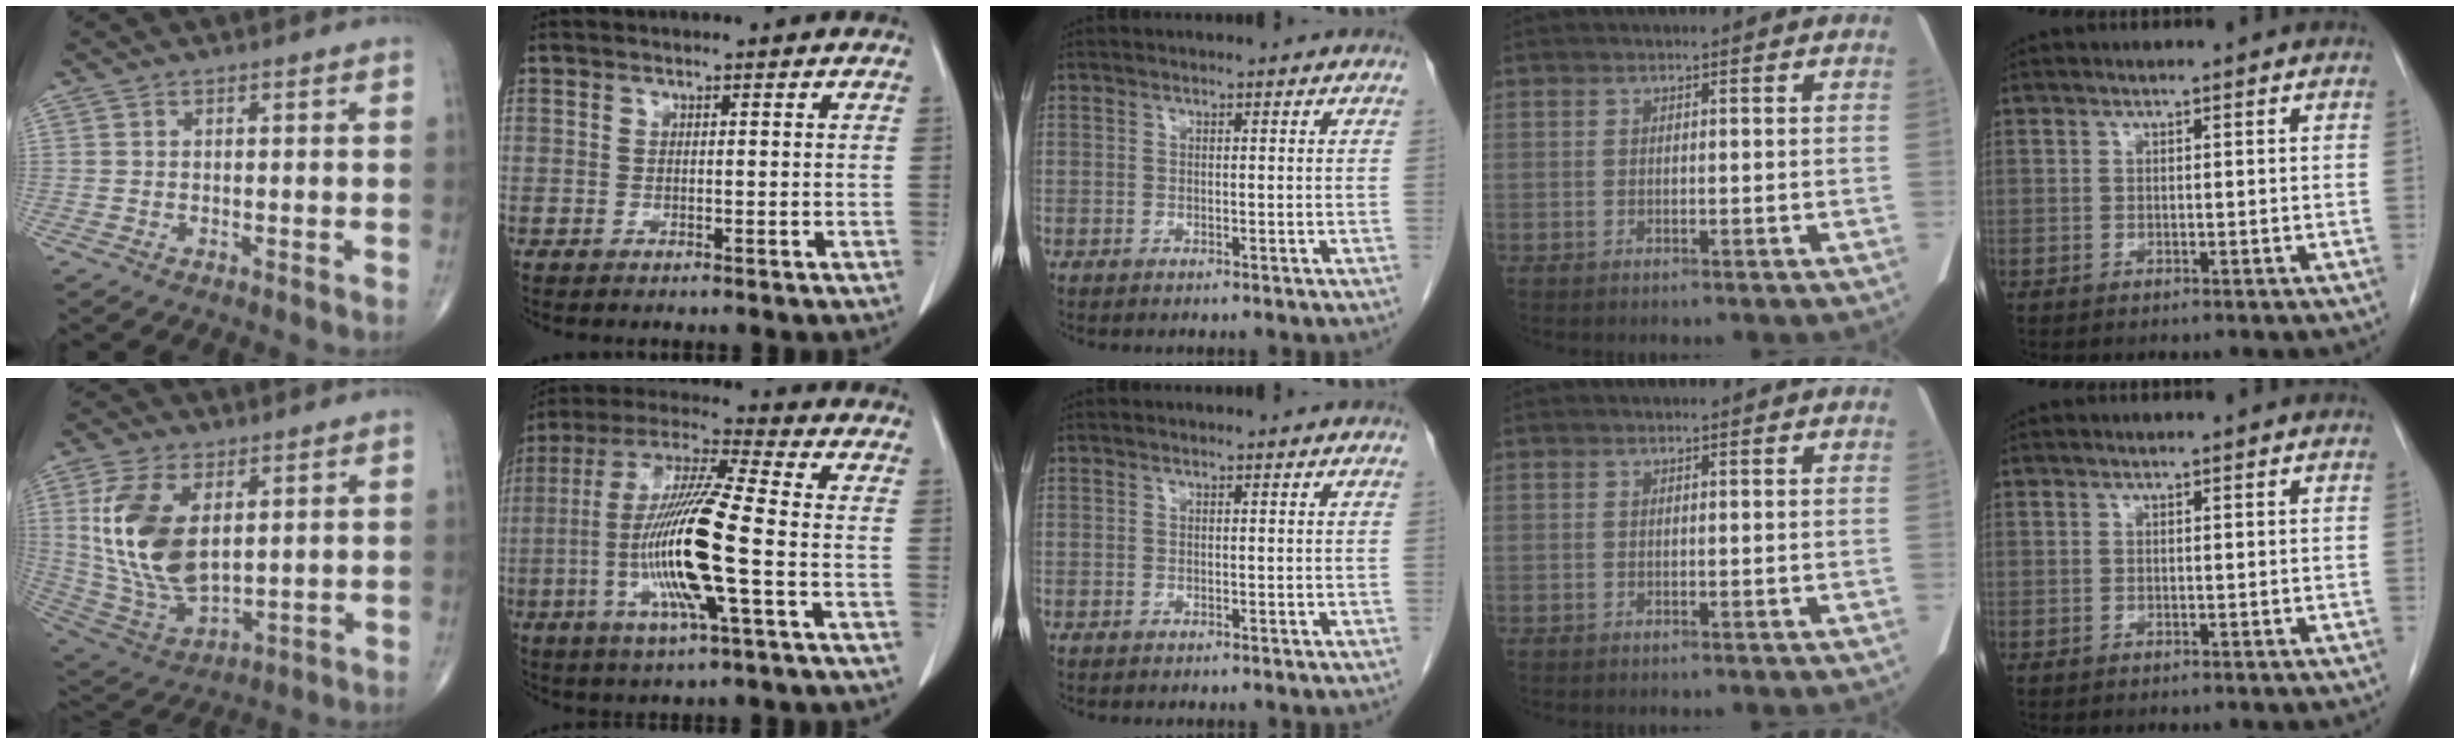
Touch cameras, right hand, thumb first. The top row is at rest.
{"thumb": {"total": 17.0, "force": [4.0, 9.1, 13.8], "torque": [-0.273, -0.023, 0.091]}, "index": {"total": 15.9, "force": [-3.5, 0.6, 15.5], "torque": [-0.314, -0.008, -0.073]}}